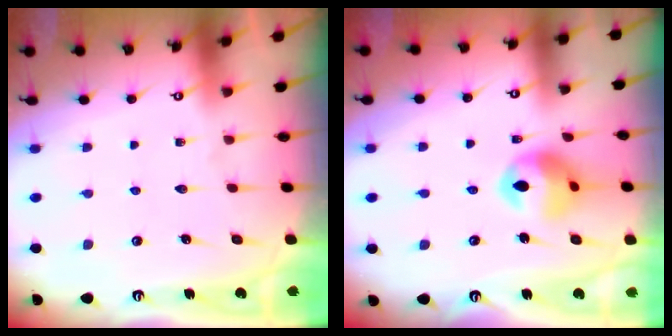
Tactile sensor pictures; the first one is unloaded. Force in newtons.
{"total": 12.1, "press": 12.0, "slide": 1.6}